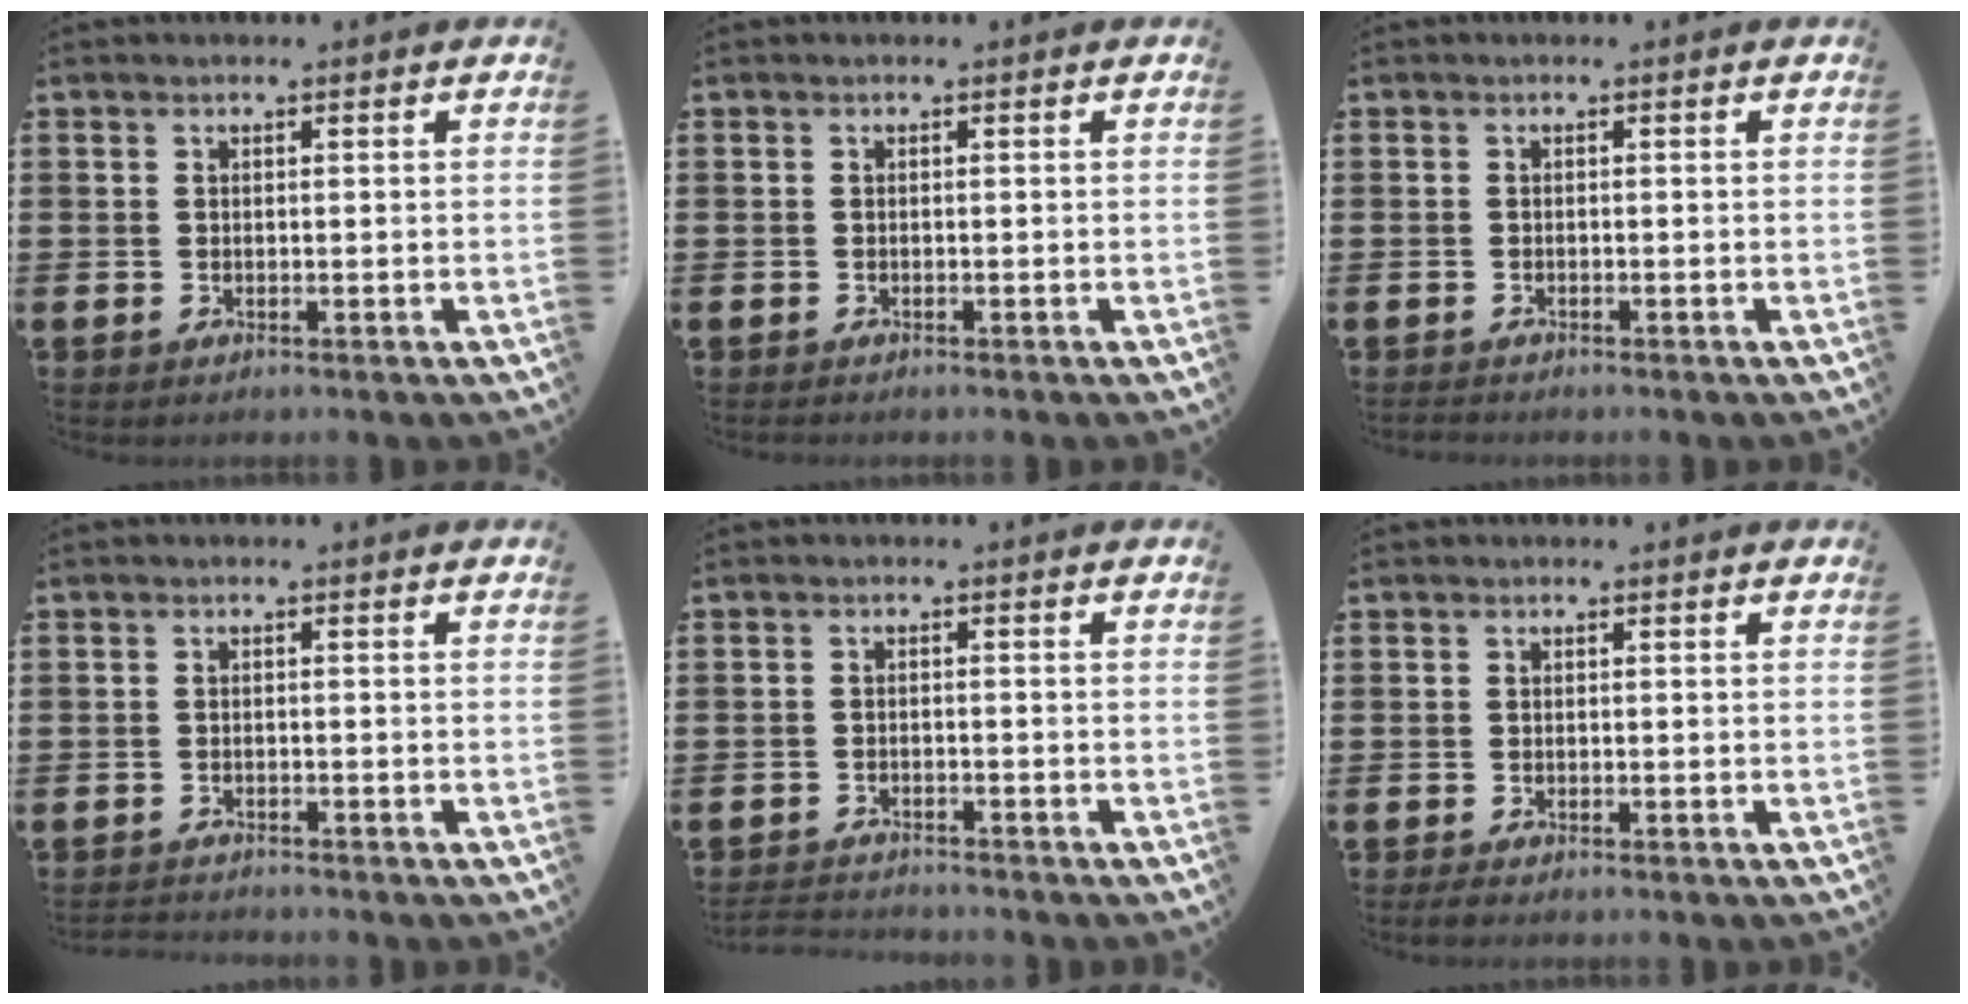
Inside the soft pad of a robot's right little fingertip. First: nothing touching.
{"total": 0.0}
{"total": 0.0}
{"total": 1.1, "force": [-1.1, 0.0, -0.1], "torque": [-0.002, 0.000, -0.023]}
{"total": 2.1, "force": [-2.1, 0.1, 0.1], "torque": [-0.004, 0.002, -0.045]}
{"total": 0.8, "force": [-0.5, 0.2, 0.5], "torque": [-0.011, -0.001, -0.010]}